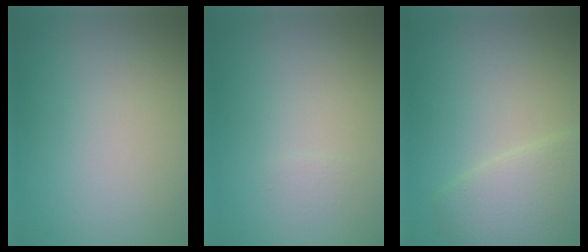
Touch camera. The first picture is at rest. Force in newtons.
{"total": 0.5, "press": 0.5, "slide": 0.1}
{"total": 3.8, "press": 3.8, "slide": 0.2}